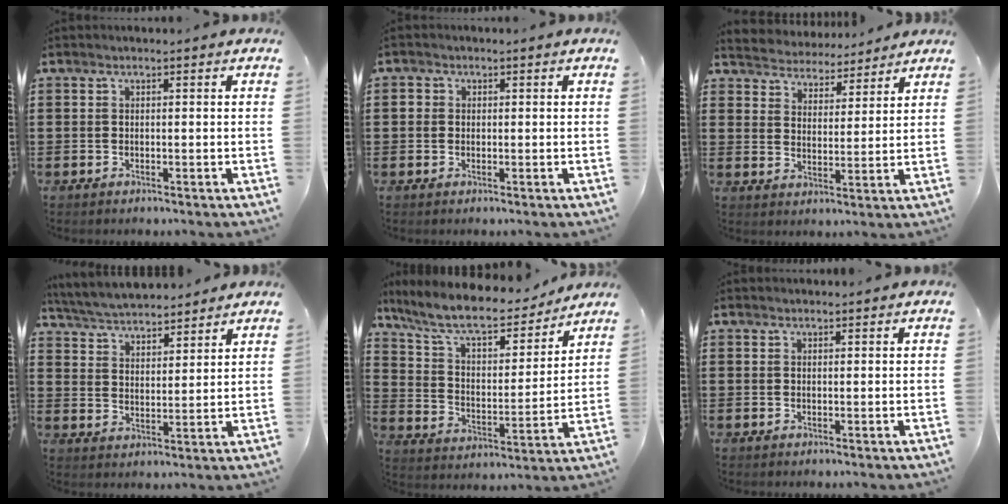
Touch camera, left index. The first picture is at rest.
{"total": 1.4, "force": [0.2, 1.3, 0.5], "torque": [-0.013, 0.008, 0.003]}
{"total": 4.2, "force": [4.1, 0.4, -0.7], "torque": [-0.010, -0.029, 0.069]}
{"total": 4.9, "force": [4.9, 0.4, 0.5], "torque": [-0.033, -0.023, 0.085]}
{"total": 9.7, "force": [8.4, 1.9, 4.3], "torque": [-0.118, -0.046, 0.145]}
{"total": 0.8, "force": [0.8, 0.1, 0.0], "torque": [-0.002, 0.000, 0.016]}